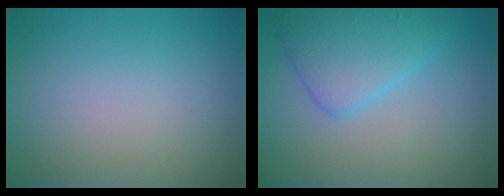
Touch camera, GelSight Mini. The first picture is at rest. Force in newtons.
{"total": 4.2, "press": 4.2, "slide": 0.2}